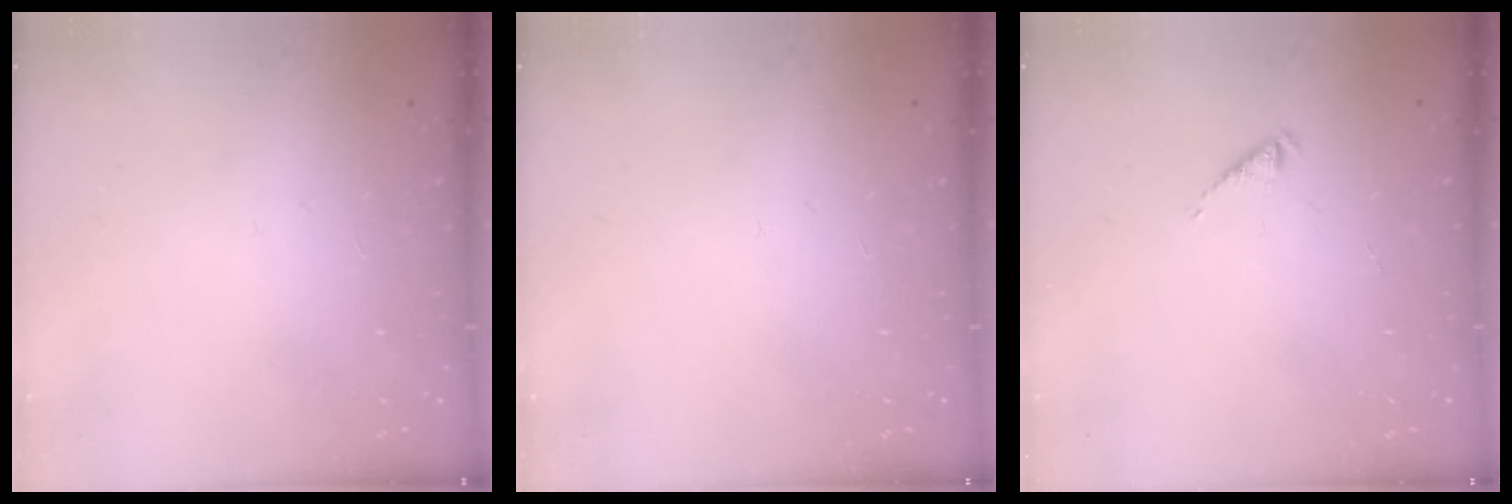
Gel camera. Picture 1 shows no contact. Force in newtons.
{"total": 0.0}
{"total": 1.6, "press": 1.6, "slide": 0.3}